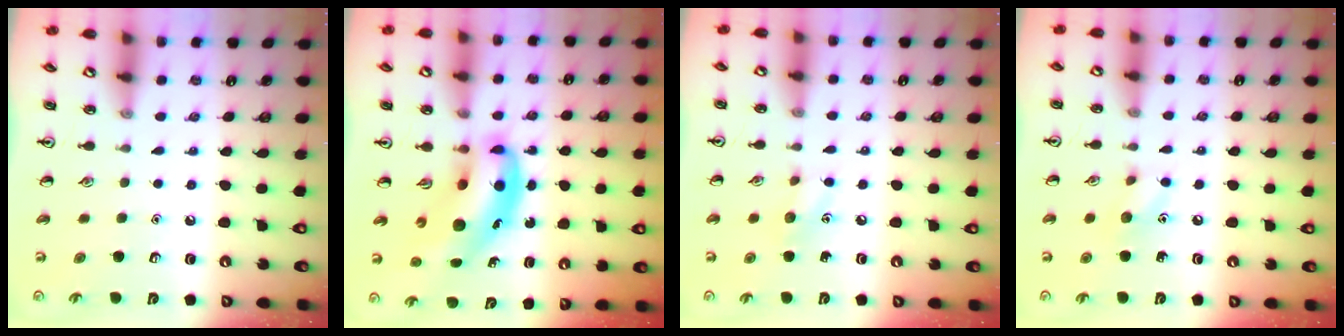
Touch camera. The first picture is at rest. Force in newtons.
{"total": 10.6, "press": 10.1, "slide": 3.1}
{"total": 6.1, "press": 5.9, "slide": 1.6}
{"total": 6.3, "press": 6.2, "slide": 0.9}